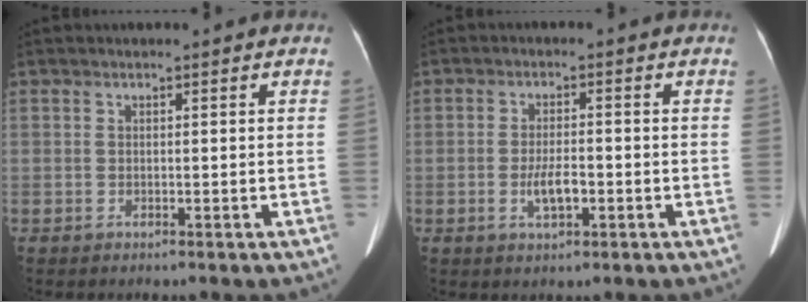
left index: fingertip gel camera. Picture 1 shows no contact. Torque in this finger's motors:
{"motor_torque": [0.94, 0.24, 0.32, 0.13]}